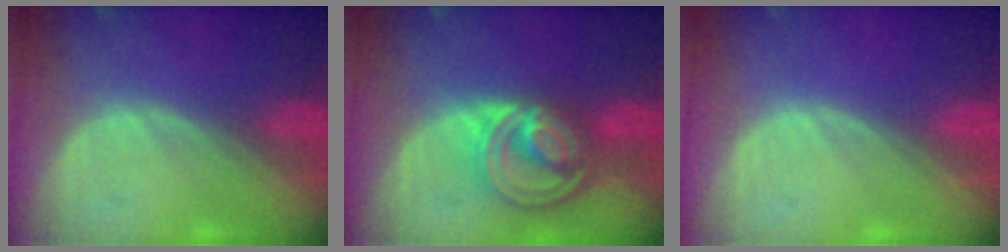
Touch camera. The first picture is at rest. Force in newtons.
{"total": 8.8, "press": 7.4, "slide": 4.7}
{"total": 0.0}